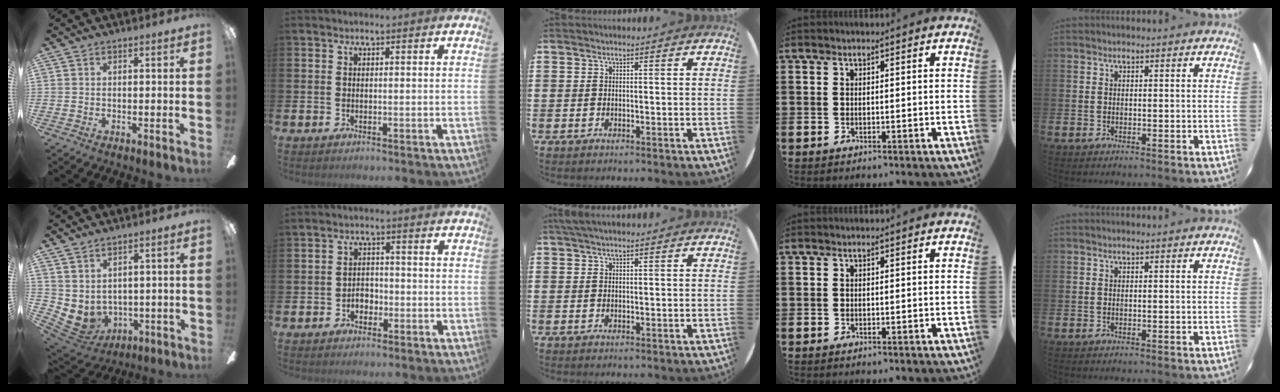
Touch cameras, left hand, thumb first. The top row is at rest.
{"thumb": {"total": 4.4, "force": [2.3, 3.4, 1.4], "torque": [-0.063, -0.029, 0.047]}, "index": {"total": 2.4, "force": [-1.2, 1.8, 1.0], "torque": [-0.022, 0.005, -0.029]}, "middle": {"total": 0.9, "force": [0.8, 0.0, 0.5], "torque": [-0.009, 0.002, 0.015]}}